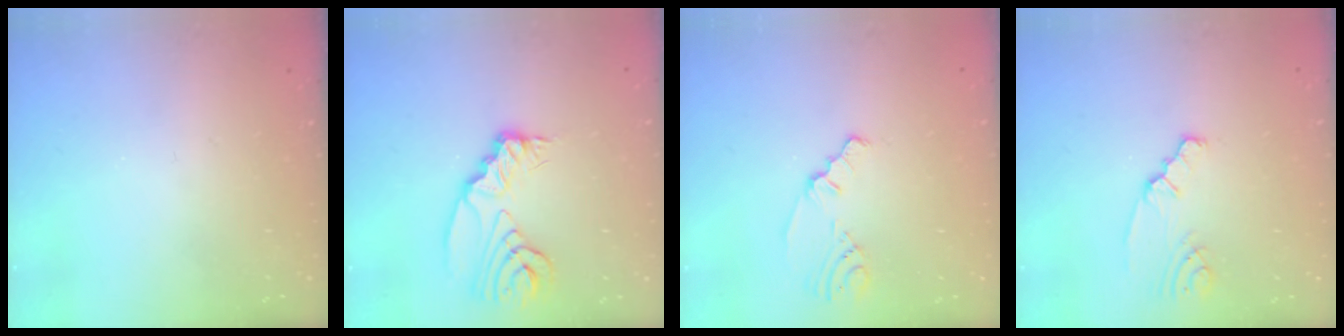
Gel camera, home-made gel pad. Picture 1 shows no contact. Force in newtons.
{"total": 10.1, "press": 10.1, "slide": 1.0}
{"total": 2.0, "press": 1.4, "slide": 1.4}
{"total": 2.0, "press": 2.0, "slide": 0.3}